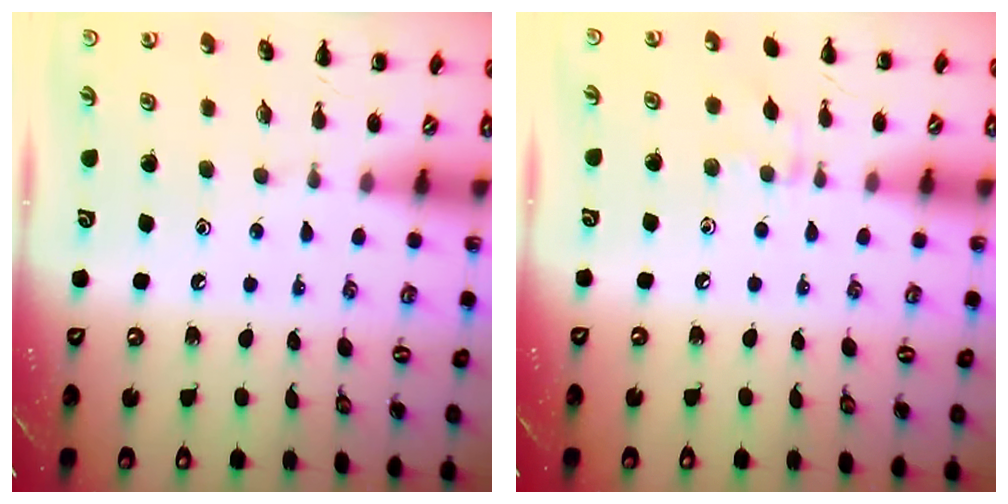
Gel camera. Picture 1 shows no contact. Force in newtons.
{"total": 5.4, "press": 5.0, "slide": 1.9}